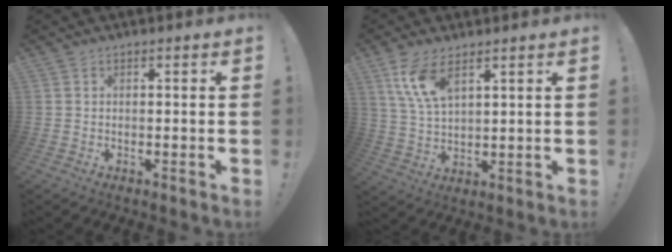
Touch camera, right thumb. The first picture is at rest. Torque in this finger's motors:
{"motor_torque": [-0.10, 0.72, 0.44, -0.26, 0.18]}